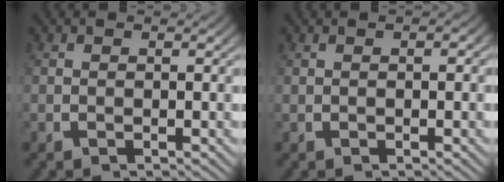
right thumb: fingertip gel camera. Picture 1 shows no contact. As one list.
[{"total": 0.7, "force": [0.1, 0.4, 0.6], "torque": [-0.007, -0.003, 0.003]}]